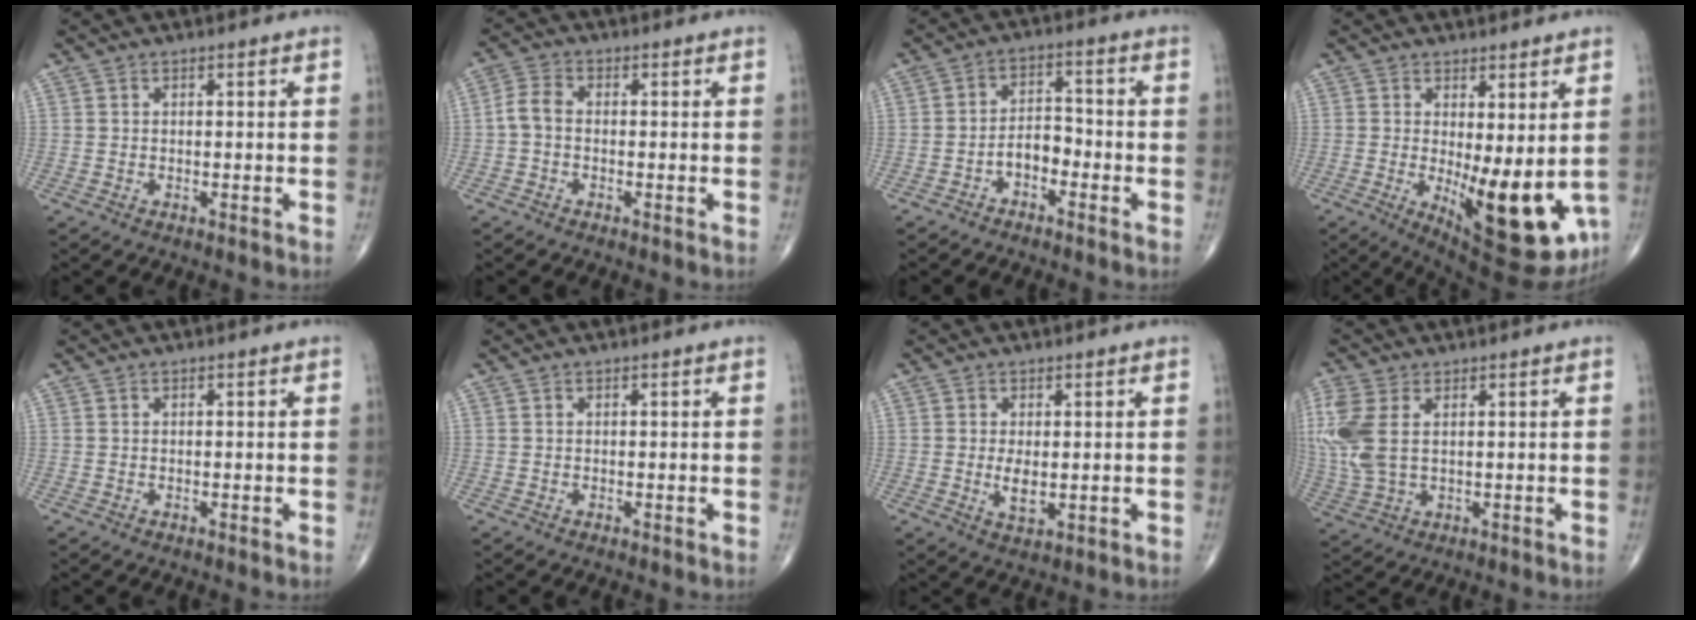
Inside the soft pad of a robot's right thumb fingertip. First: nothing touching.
{"total": 3.7, "force": [-0.6, 2.3, 2.8], "torque": [-0.056, 0.012, -0.022]}
{"total": 4.7, "force": [-2.4, 2.8, 2.9], "torque": [-0.035, 0.033, -0.050]}
{"total": 14.6, "force": [-1.9, 5.3, 13.5], "torque": [-0.184, -0.033, -0.009]}
{"total": 0.0}
{"total": 0.0}
{"total": 3.7, "force": [-0.1, 1.8, 3.3], "torque": [-0.058, -0.009, 0.004]}
{"total": 10.2, "force": [2.3, 5.9, 8.0], "torque": [-0.220, 0.006, 0.055]}